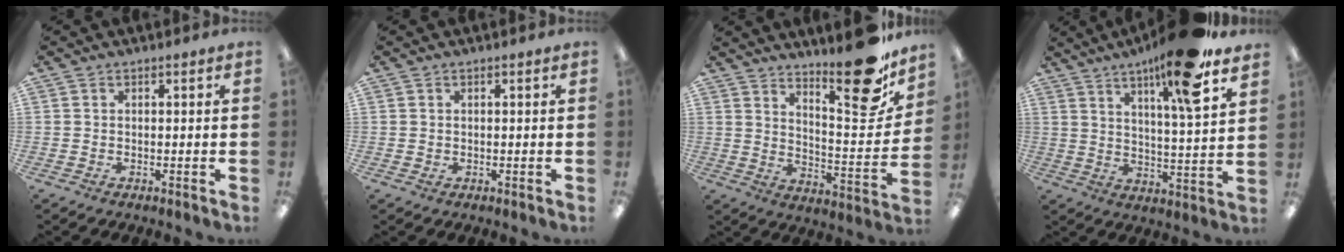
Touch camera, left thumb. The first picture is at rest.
{"total": 0.6, "force": [0.4, 0.5, 0.2], "torque": [-0.005, 0.005, 0.006]}
{"total": 18.0, "force": [13.7, 5.1, 10.4], "torque": [-0.122, -0.113, 0.218]}
{"total": 15.5, "force": [10.7, 1.5, 11.2], "torque": [-0.185, -0.053, 0.161]}